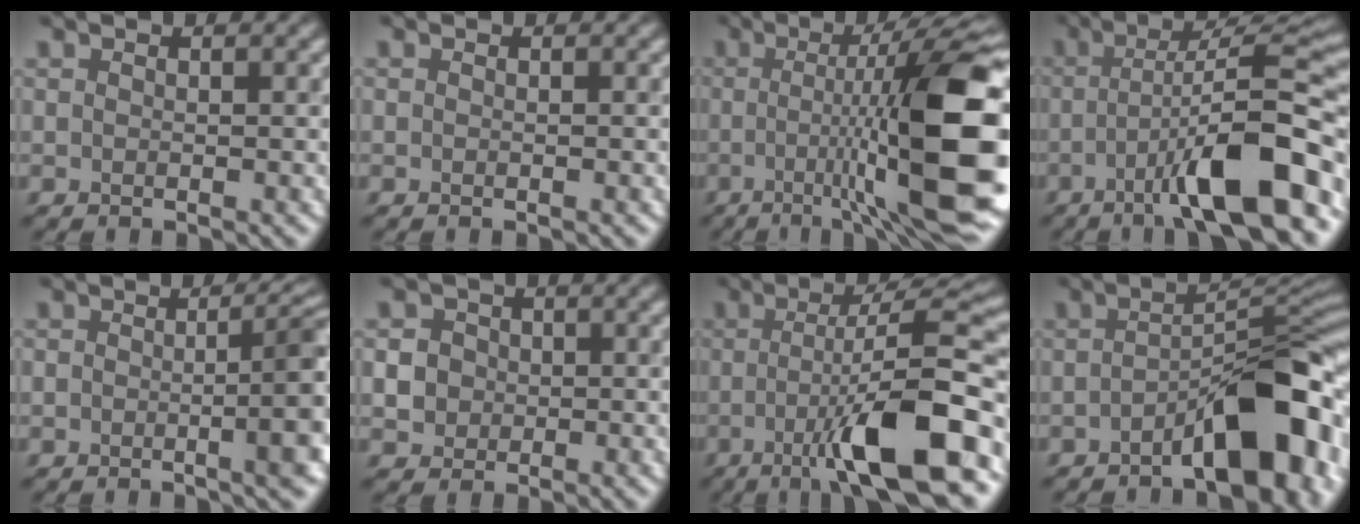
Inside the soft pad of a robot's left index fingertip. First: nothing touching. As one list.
[{"total": 0.0}, {"total": 15.4, "force": [-1.4, 3.4, 15.0], "torque": [-0.186, 0.015, -0.021]}, {"total": 11.2, "force": [-4.7, 2.1, 9.9], "torque": [-0.136, 0.016, -0.078]}, {"total": 5.9, "force": [-1.4, 1.6, 5.5], "torque": [-0.060, 0.000, -0.017]}, {"total": 4.2, "force": [-0.3, 3.9, 1.3], "torque": [-0.009, 0.018, -0.020]}, {"total": 11.8, "force": [-3.8, 2.2, 10.9], "torque": [-0.161, 0.004, -0.064]}, {"total": 9.7, "force": [-4.2, 3.6, 8.0], "torque": [-0.097, 0.017, -0.072]}]